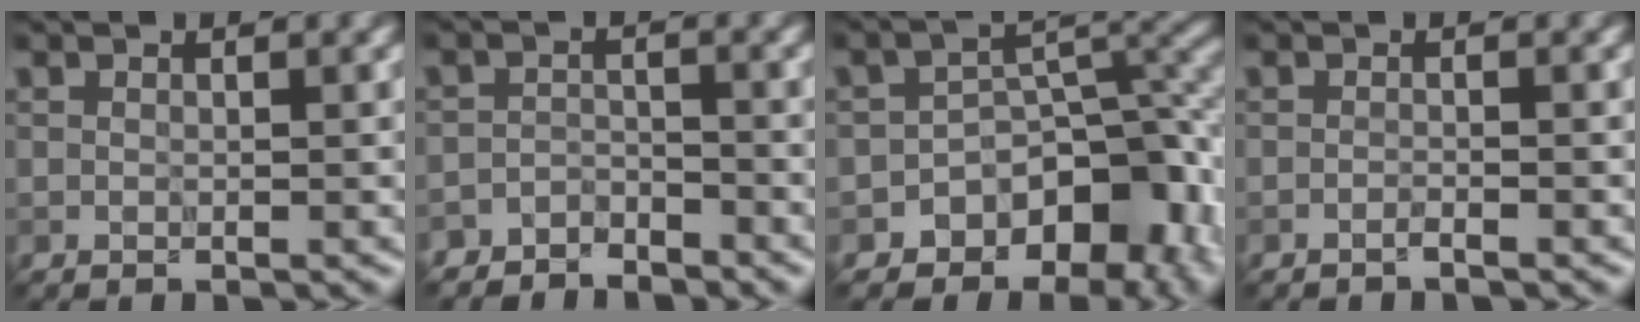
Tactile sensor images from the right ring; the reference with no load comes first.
{"total": 2.8, "force": [-2.7, 0.7, 0.1], "torque": [-0.001, 0.002, -0.057]}
{"total": 8.9, "force": [-5.2, 5.5, 4.6], "torque": [-0.038, 0.003, -0.079]}
{"total": 0.7, "force": [-0.6, 0.0, 0.3], "torque": [-0.003, 0.003, -0.013]}